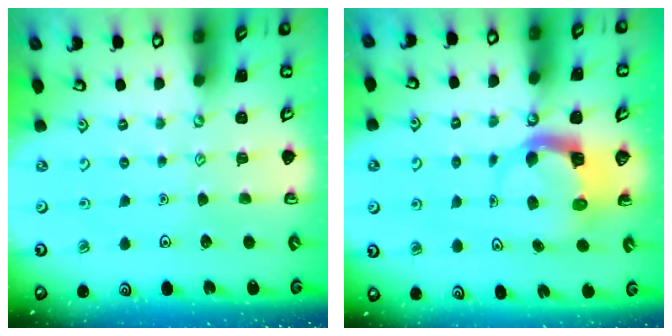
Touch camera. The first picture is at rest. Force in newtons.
{"total": 4.1, "press": 4.1, "slide": 0.3}